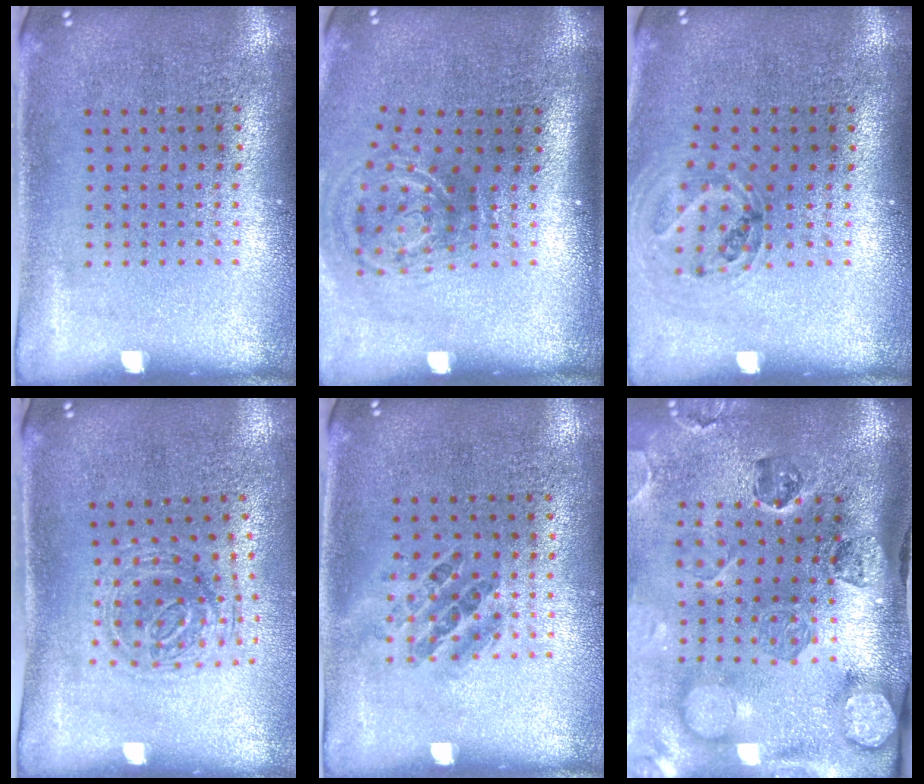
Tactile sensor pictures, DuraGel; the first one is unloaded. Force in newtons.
{"total": 2.0, "press": 1.2, "slide": 1.6}
{"total": 1.1, "press": 1.1, "slide": 0.2}
{"total": 1.1, "press": 1.0, "slide": 0.3}
{"total": 0.9, "press": 0.7, "slide": 0.5}
{"total": 3.2, "press": 2.7, "slide": 1.6}